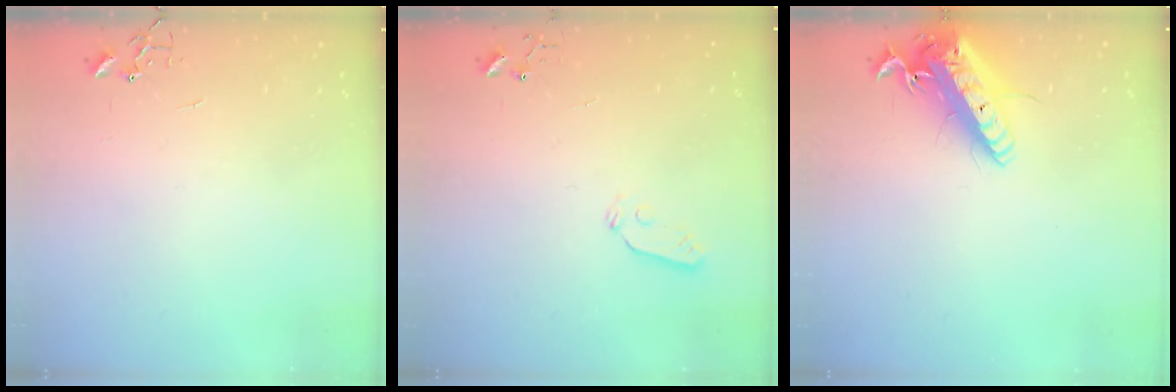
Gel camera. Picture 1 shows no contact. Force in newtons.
{"total": 3.6, "press": 3.6, "slide": 0.5}
{"total": 17.4, "press": 17.0, "slide": 3.4}